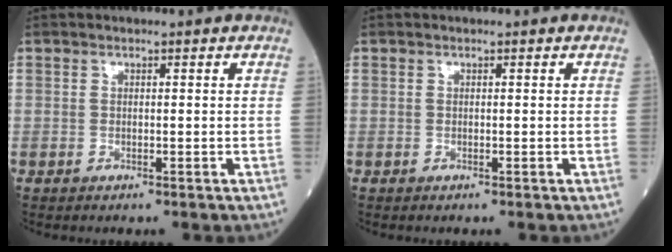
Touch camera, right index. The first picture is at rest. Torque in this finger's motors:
{"motor_torque": [0.01, 0.00, 0.00, -0.01]}